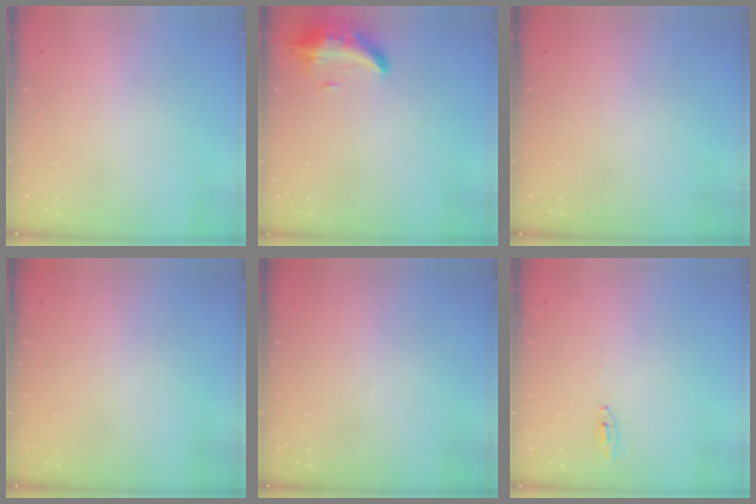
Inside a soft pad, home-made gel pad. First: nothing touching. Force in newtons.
{"total": 10.4, "press": 9.8, "slide": 3.5}
{"total": 0.0}
{"total": 0.0}
{"total": 0.0}
{"total": 2.0, "press": 2.0, "slide": 0.2}